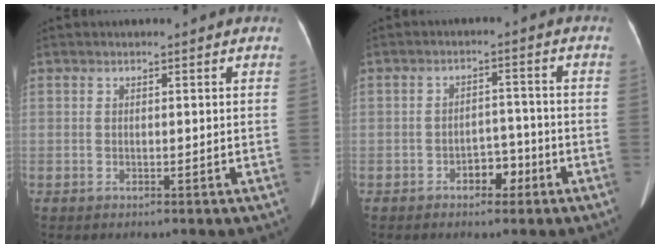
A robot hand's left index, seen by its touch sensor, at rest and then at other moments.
{"total": 3.8, "force": [-2.2, 2.1, 2.2], "torque": [-0.029, 0.013, -0.033]}